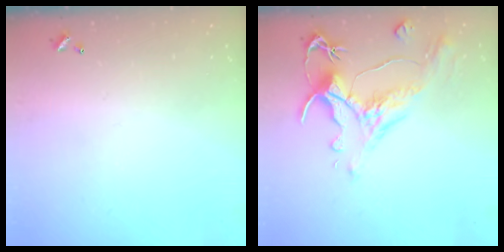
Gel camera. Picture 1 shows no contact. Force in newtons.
{"total": 1.6, "press": 0.4, "slide": 1.5}